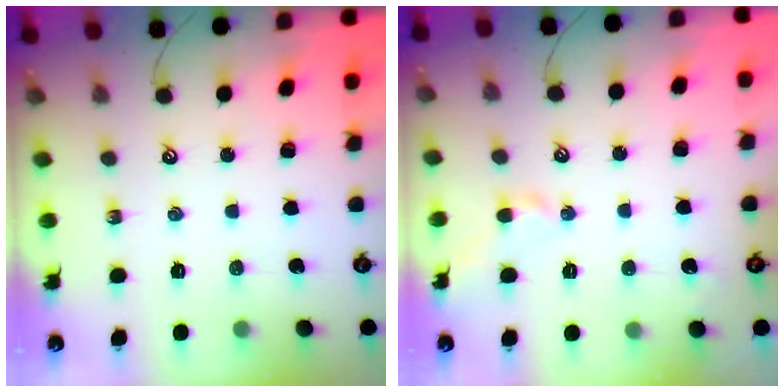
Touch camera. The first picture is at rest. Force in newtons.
{"total": 0.8, "press": 0.6, "slide": 0.5}